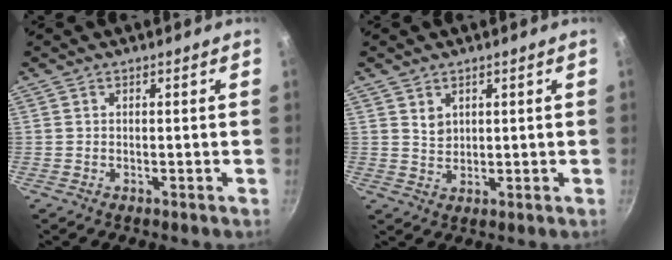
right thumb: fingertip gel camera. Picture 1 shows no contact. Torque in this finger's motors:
{"motor_torque": [-0.25, 0.08, 0.19, -0.06, 0.03]}